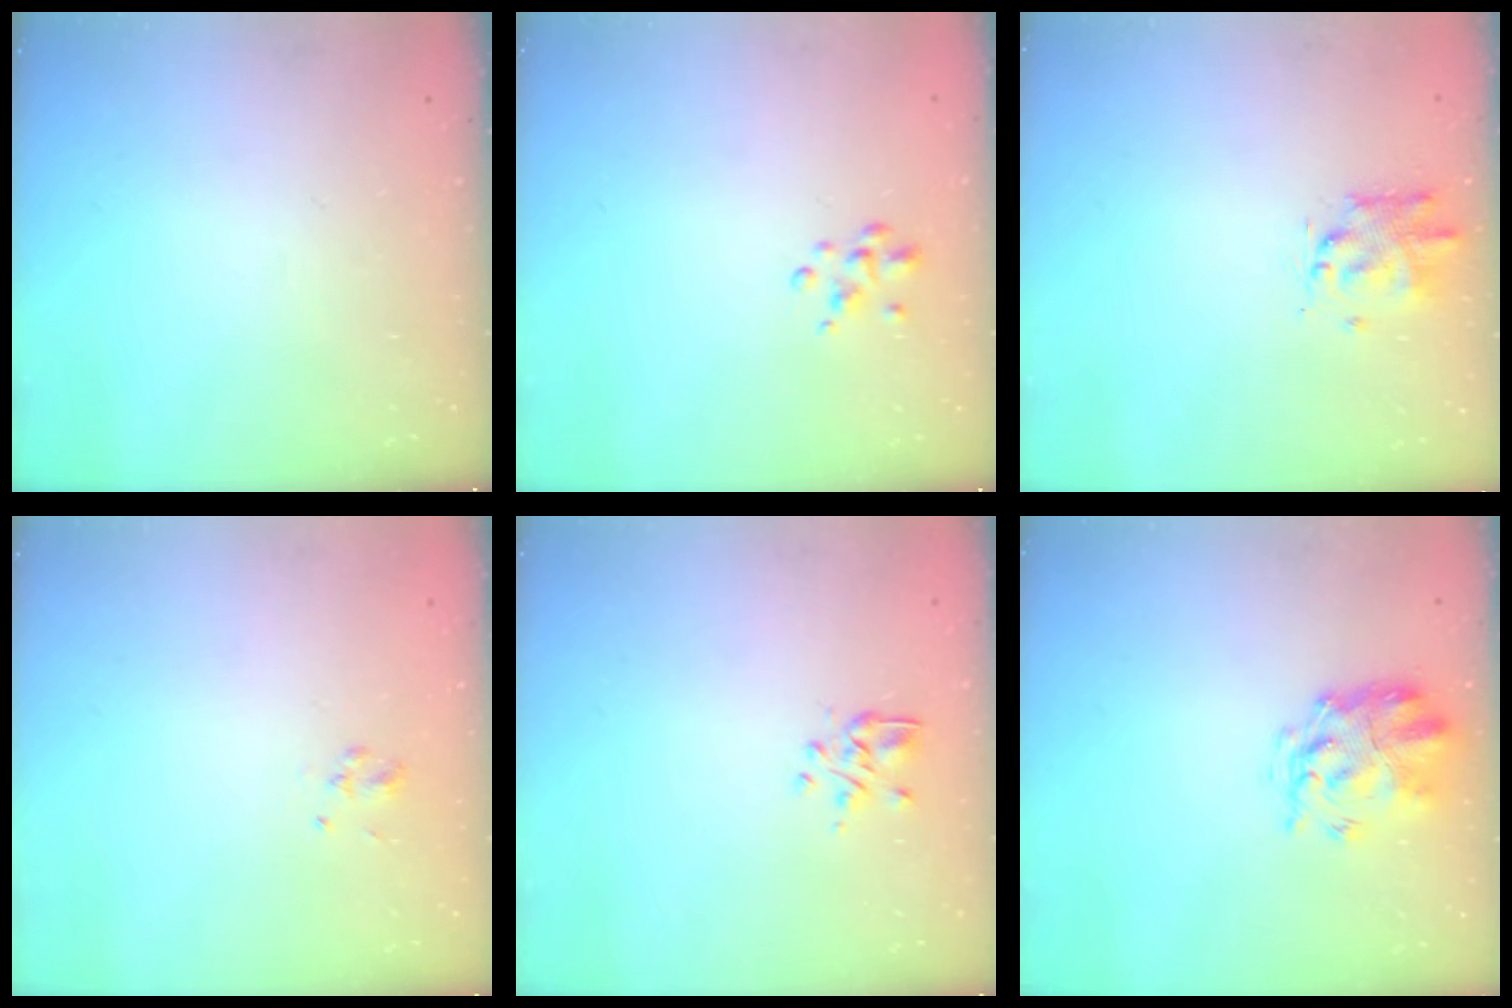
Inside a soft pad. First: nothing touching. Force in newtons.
{"total": 2.6, "press": 2.5, "slide": 0.5}
{"total": 2.6, "press": 2.5, "slide": 0.9}
{"total": 1.4, "press": 1.3, "slide": 0.4}
{"total": 2.9, "press": 2.7, "slide": 1.0}
{"total": 3.8, "press": 3.4, "slide": 1.7}